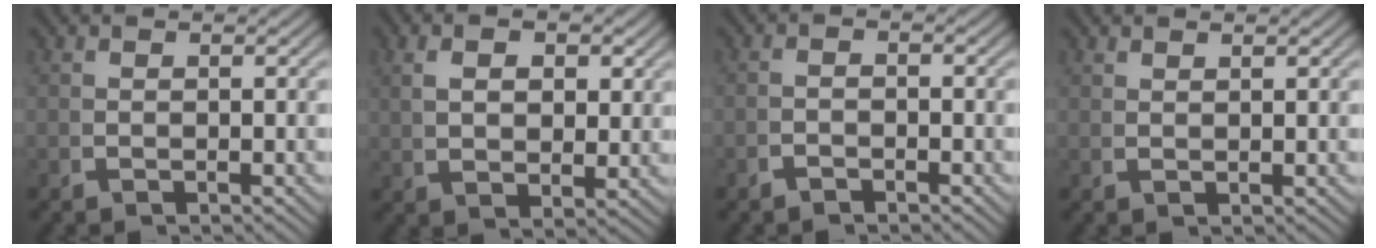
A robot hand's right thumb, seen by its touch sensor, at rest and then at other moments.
{"total": 3.1, "force": [1.4, 1.5, 2.4], "torque": [-0.037, -0.003, 0.036]}
{"total": 1.1, "force": [-1.1, 0.0, 0.2], "torque": [0.003, 0.004, -0.024]}
{"total": 1.2, "force": [1.1, -0.5, 0.1], "torque": [0.002, 0.004, 0.024]}